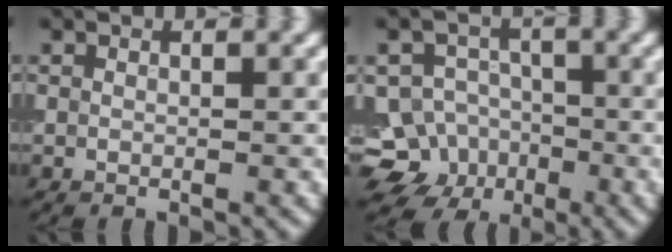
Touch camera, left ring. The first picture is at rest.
{"total": 9.8, "force": [-4.7, 8.4, 1.8], "torque": [-0.020, -0.014, -0.096]}